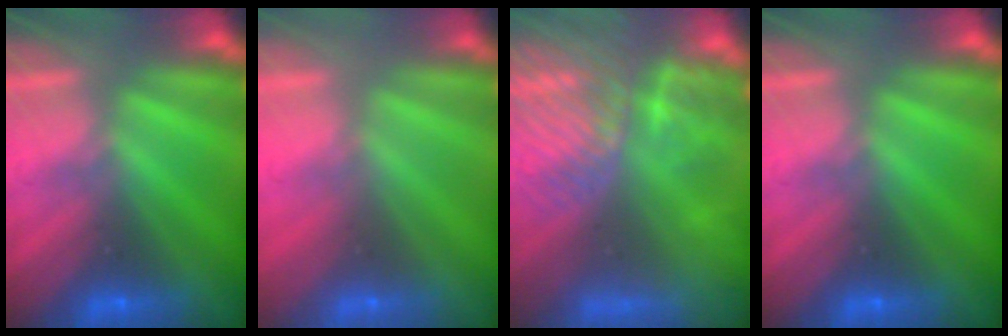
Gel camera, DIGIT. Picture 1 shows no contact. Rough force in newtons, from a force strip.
{"total": 2.9}
{"total": 7.6}
{"total": 0.0}